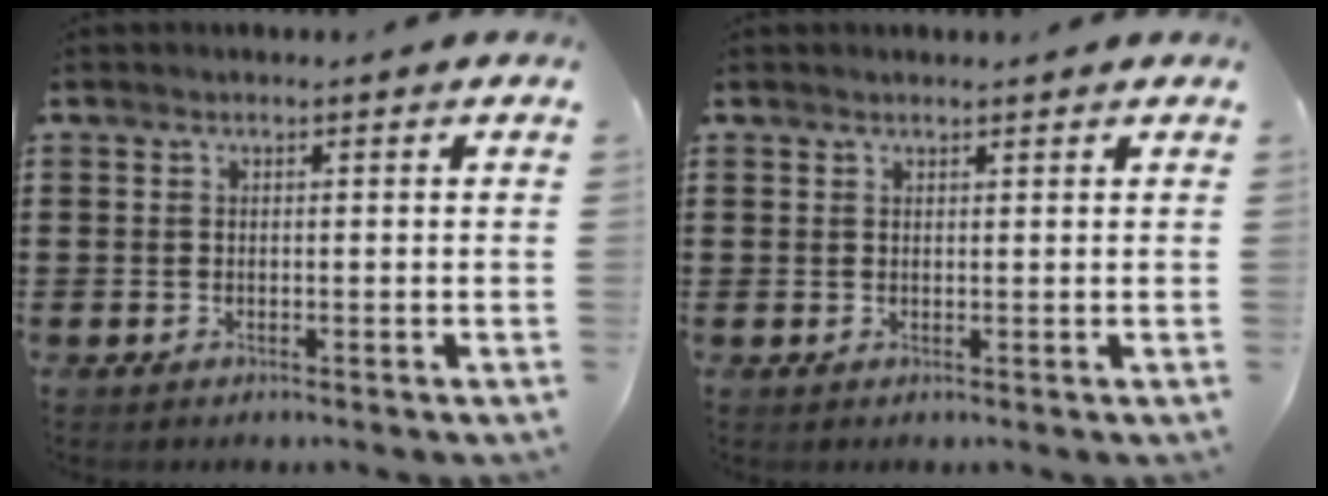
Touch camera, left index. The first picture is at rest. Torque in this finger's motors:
{"motor_torque": [1.08, -1.06, 0.12, 0.01]}